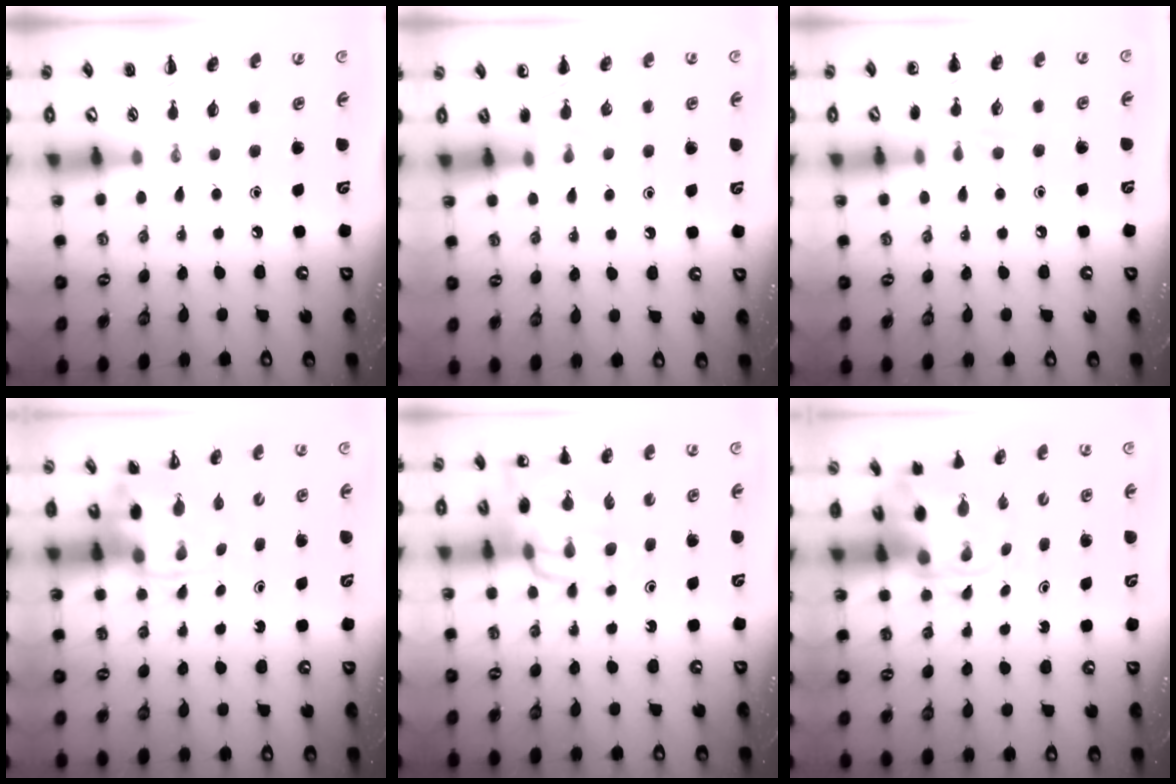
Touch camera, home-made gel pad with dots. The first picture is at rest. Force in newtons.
{"total": 5.9, "press": 5.5, "slide": 2.1}
{"total": 8.2, "press": 8.1, "slide": 1.6}
{"total": 3.5, "press": 3.4, "slide": 0.8}
{"total": 13.9, "press": 13.5, "slide": 3.5}
{"total": 3.6, "press": 3.5, "slide": 1.0}